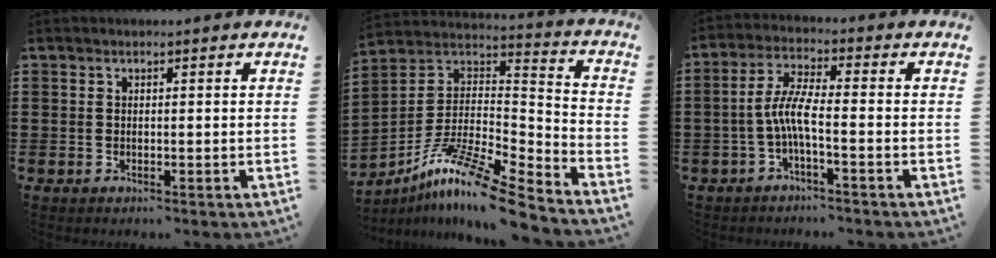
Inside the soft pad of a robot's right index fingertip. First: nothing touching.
{"total": 11.9, "force": [-9.2, 1.0, 7.5], "torque": [-0.141, 0.010, -0.182]}
{"total": 5.6, "force": [-1.8, 1.0, 5.2], "torque": [-0.122, -0.007, -0.043]}